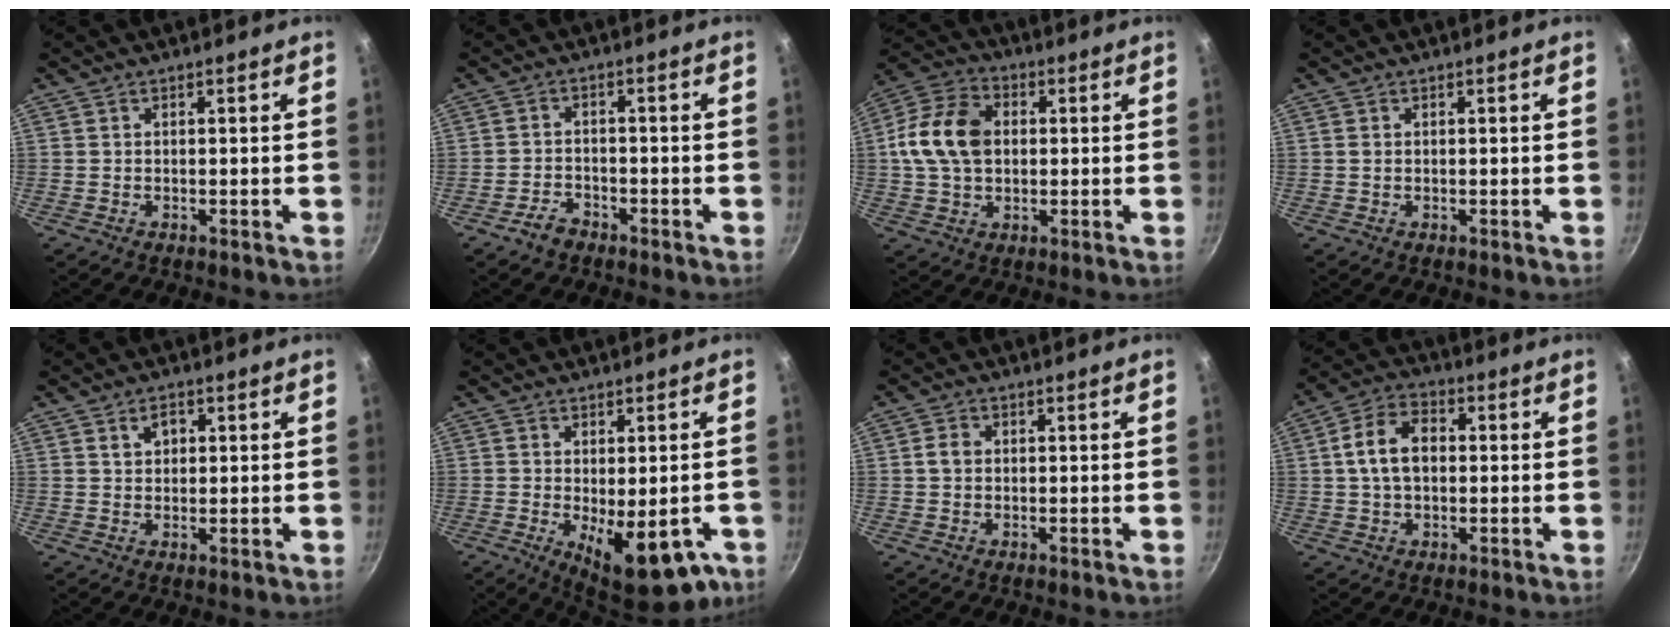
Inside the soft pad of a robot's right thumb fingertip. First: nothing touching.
{"total": 3.6, "force": [-2.7, 2.1, 1.3], "torque": [-0.017, 0.029, -0.045]}
{"total": 13.3, "force": [1.2, 9.6, 9.1], "torque": [-0.153, 0.018, 0.009]}
{"total": 0.6, "force": [0.1, 0.5, 0.3], "torque": [-0.006, 0.002, 0.002]}
{"total": 3.1, "force": [1.2, 2.2, 1.9], "torque": [-0.019, 0.000, 0.019]}
{"total": 14.2, "force": [-4.9, 6.2, 11.8], "torque": [-0.128, -0.009, -0.048]}
{"total": 2.3, "force": [0.1, 1.9, 1.3], "torque": [-0.018, 0.006, -0.001]}
{"total": 9.4, "force": [0.7, 6.3, 6.9], "torque": [-0.109, 0.023, 0.002]}